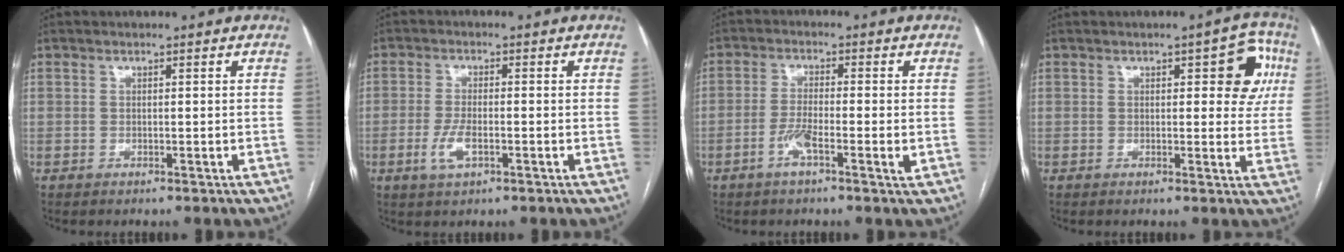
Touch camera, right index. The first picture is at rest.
{"total": 4.1, "force": [-1.5, 1.2, 3.6], "torque": [-0.079, -0.003, -0.026]}
{"total": 5.0, "force": [-1.9, 0.5, 4.6], "torque": [-0.088, -0.004, -0.038]}
{"total": 6.9, "force": [2.1, 2.7, 6.0], "torque": [-0.048, 0.017, 0.018]}